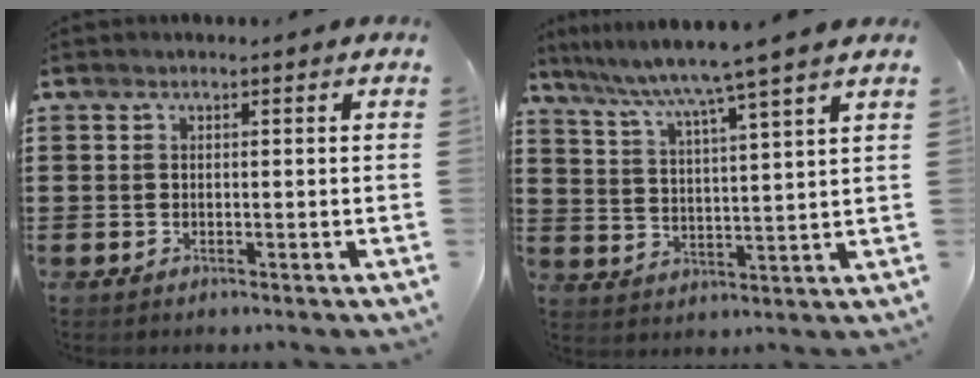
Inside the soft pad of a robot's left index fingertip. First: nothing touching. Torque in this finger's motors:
{"motor_torque": [1.22, -0.92, 0.40, 0.21]}